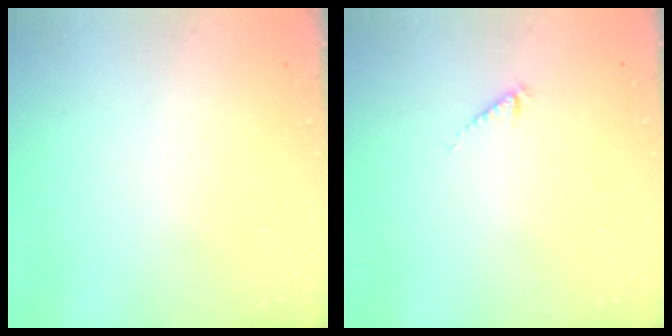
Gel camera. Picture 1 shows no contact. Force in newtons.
{"total": 1.1, "press": 1.1, "slide": 0.3}